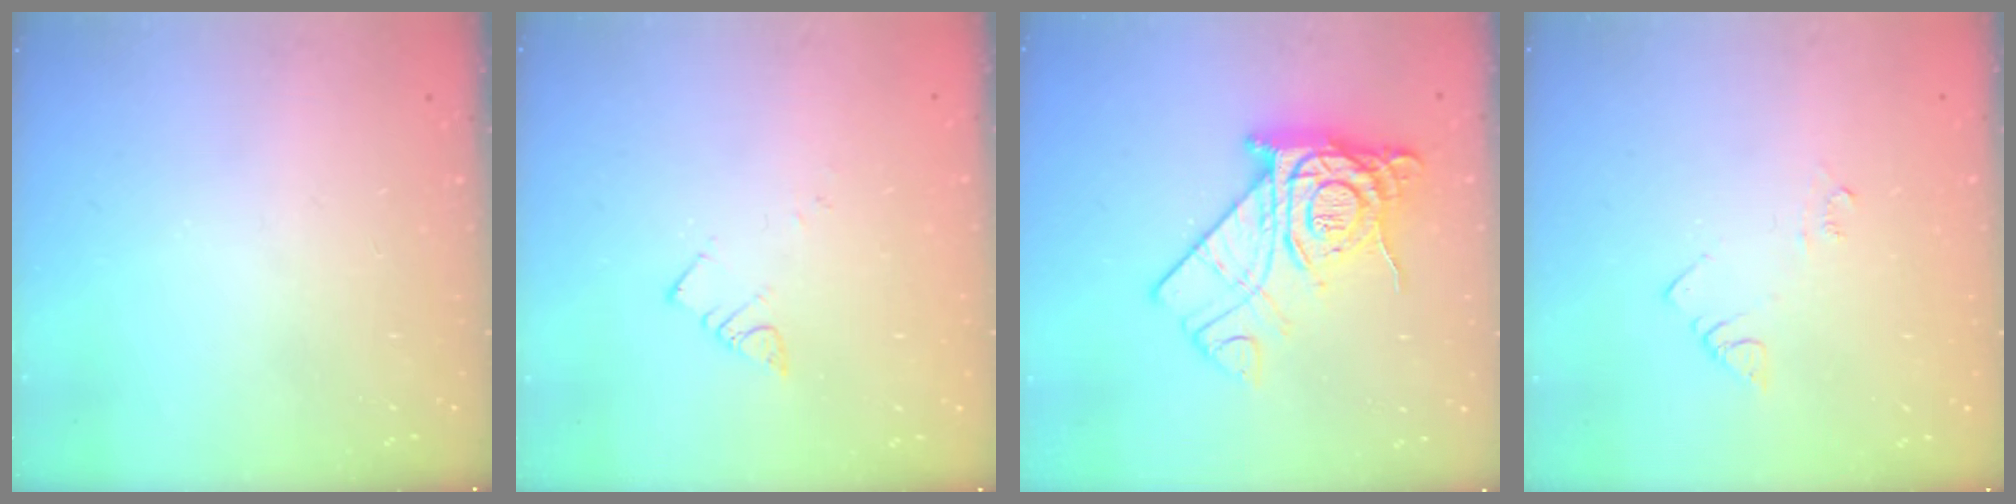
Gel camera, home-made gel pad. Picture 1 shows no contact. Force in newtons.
{"total": 3.8, "press": 3.8, "slide": 0.2}
{"total": 18.3, "press": 18.2, "slide": 1.7}
{"total": 4.1, "press": 4.1, "slide": 0.4}